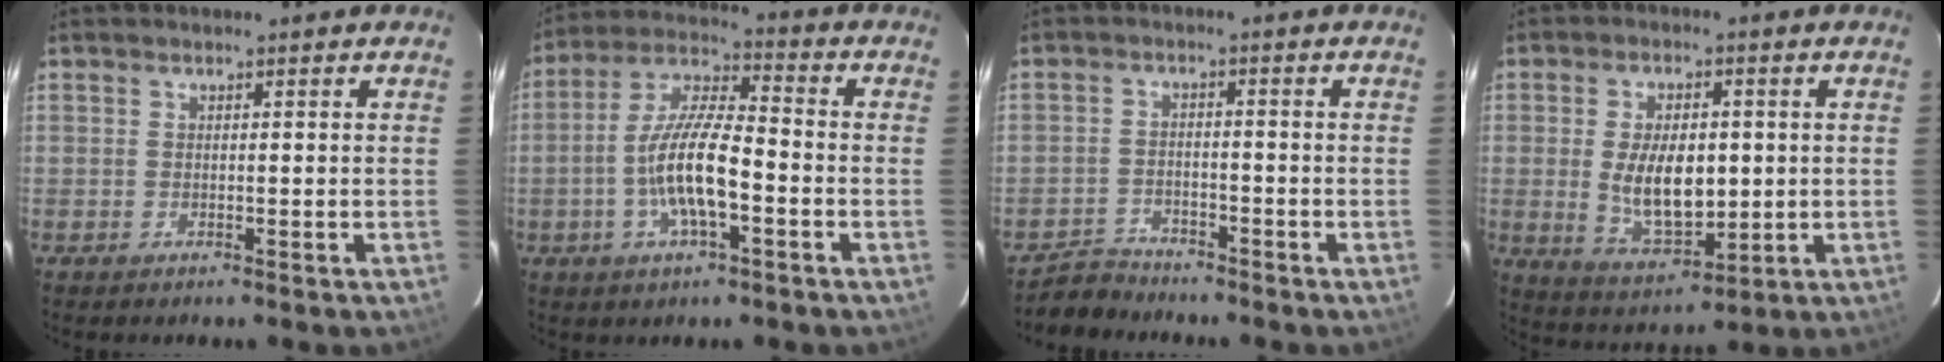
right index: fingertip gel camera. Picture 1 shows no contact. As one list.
[{"total": 12.3, "force": [-3.6, 3.4, 11.3], "torque": [-0.228, 0.000, -0.069]}, {"total": 4.6, "force": [-4.2, 1.7, -0.4], "torque": [-0.005, 0.010, -0.078]}, {"total": 11.1, "force": [0.0, 5.9, 9.4], "torque": [-0.180, -0.010, 0.015]}]